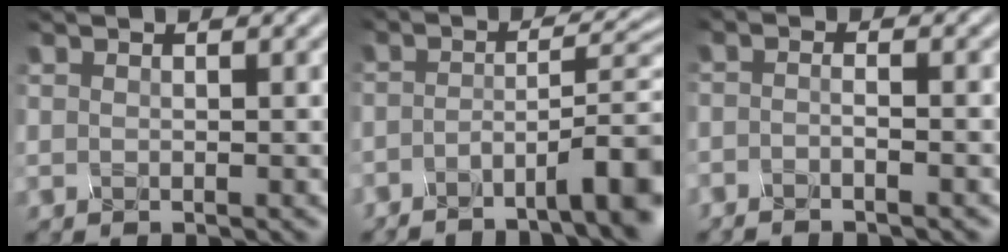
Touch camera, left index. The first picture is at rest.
{"total": 7.2, "force": [-5.2, 0.6, 4.9], "torque": [-0.074, 0.014, -0.073]}
{"total": 2.0, "force": [-1.9, 0.0, 0.6], "torque": [-0.003, -0.008, -0.026]}